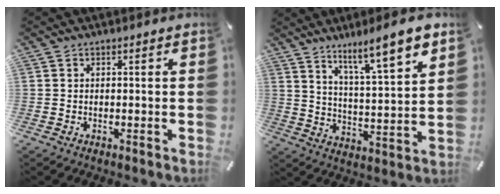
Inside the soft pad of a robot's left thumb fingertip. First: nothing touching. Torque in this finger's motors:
{"motor_torque": [0.95, -0.12, 1.48, -1.28, 0.12]}